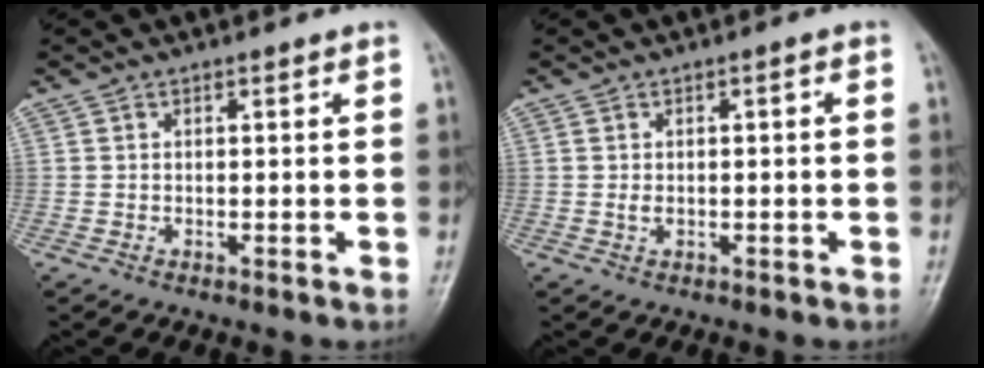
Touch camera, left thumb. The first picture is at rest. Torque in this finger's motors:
{"motor_torque": [-0.27, -0.27, 0.40, 0.04, 0.00]}